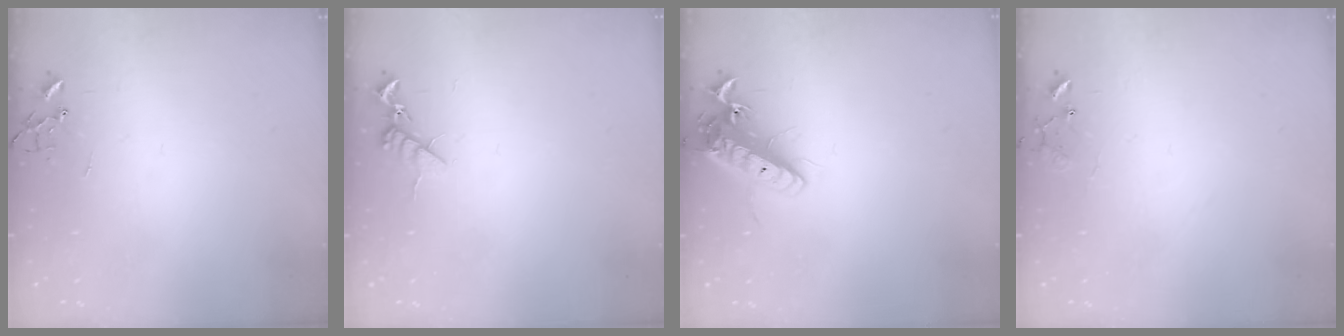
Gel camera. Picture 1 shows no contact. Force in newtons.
{"total": 9.1, "press": 9.1, "slide": 0.6}
{"total": 14.1, "press": 13.9, "slide": 2.4}
{"total": 8.6, "press": 8.6, "slide": 0.5}